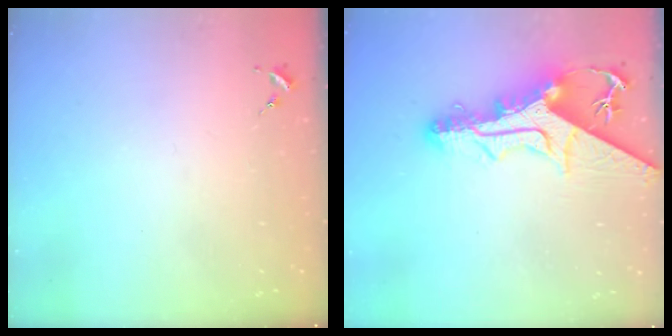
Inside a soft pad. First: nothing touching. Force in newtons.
{"total": 17.8, "press": 17.7, "slide": 1.8}